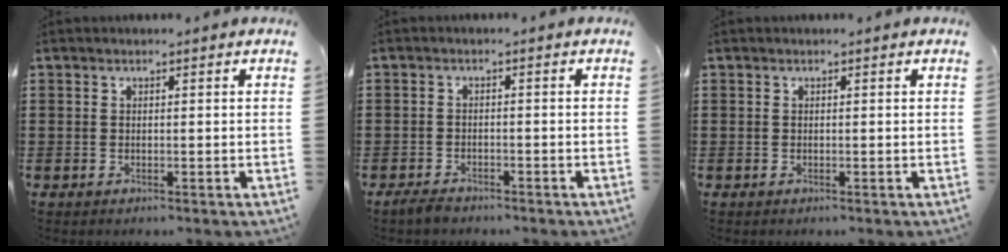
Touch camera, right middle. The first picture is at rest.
{"total": 1.9, "force": [-1.7, 0.6, 0.5], "torque": [-0.021, -0.002, -0.036]}
{"total": 0.0}